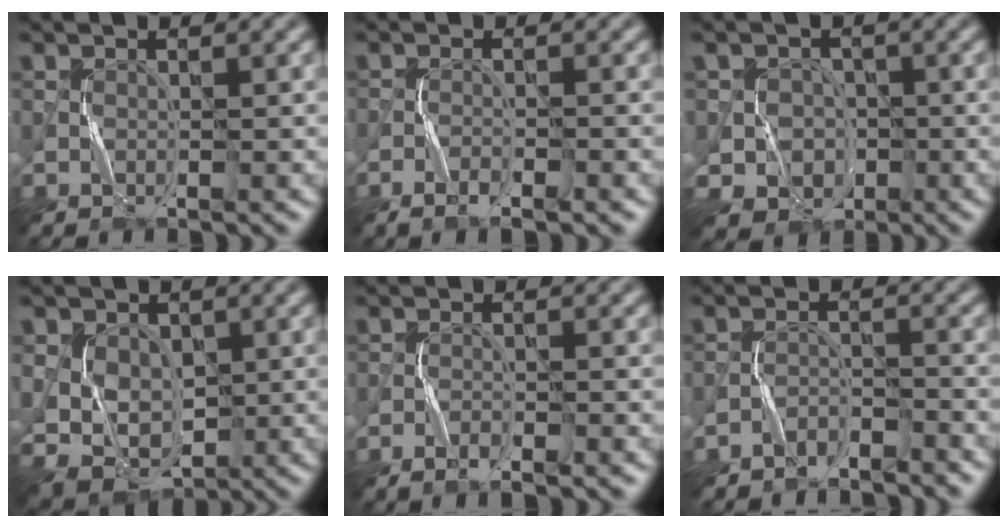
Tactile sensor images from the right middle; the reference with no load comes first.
{"total": 2.7, "force": [-1.9, 0.4, 1.9], "torque": [-0.042, 0.003, -0.034]}
{"total": 4.6, "force": [-1.4, 4.3, 0.6], "torque": [0.000, 0.010, -0.042]}
{"total": 5.9, "force": [0.6, 4.9, 3.2], "torque": [-0.062, 0.000, 0.006]}
{"total": 2.4, "force": [-1.7, 0.3, 1.7], "torque": [-0.037, 0.004, -0.029]}
{"total": 2.2, "force": [-2.2, 0.3, 0.2], "torque": [-0.005, 0.007, -0.045]}